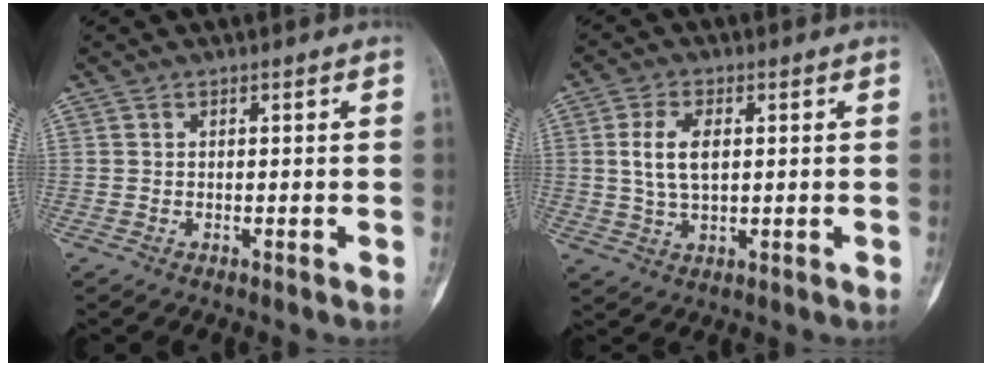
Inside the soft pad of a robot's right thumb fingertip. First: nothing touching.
{"total": 7.0, "force": [1.1, 3.9, 5.7], "torque": [-0.108, 0.001, 0.023]}